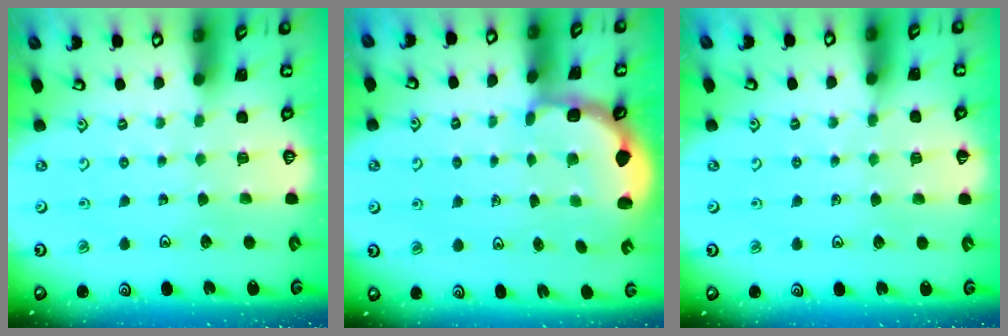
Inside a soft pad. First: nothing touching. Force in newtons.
{"total": 2.8, "press": 2.3, "slide": 1.7}
{"total": 3.0, "press": 3.0, "slide": 0.5}